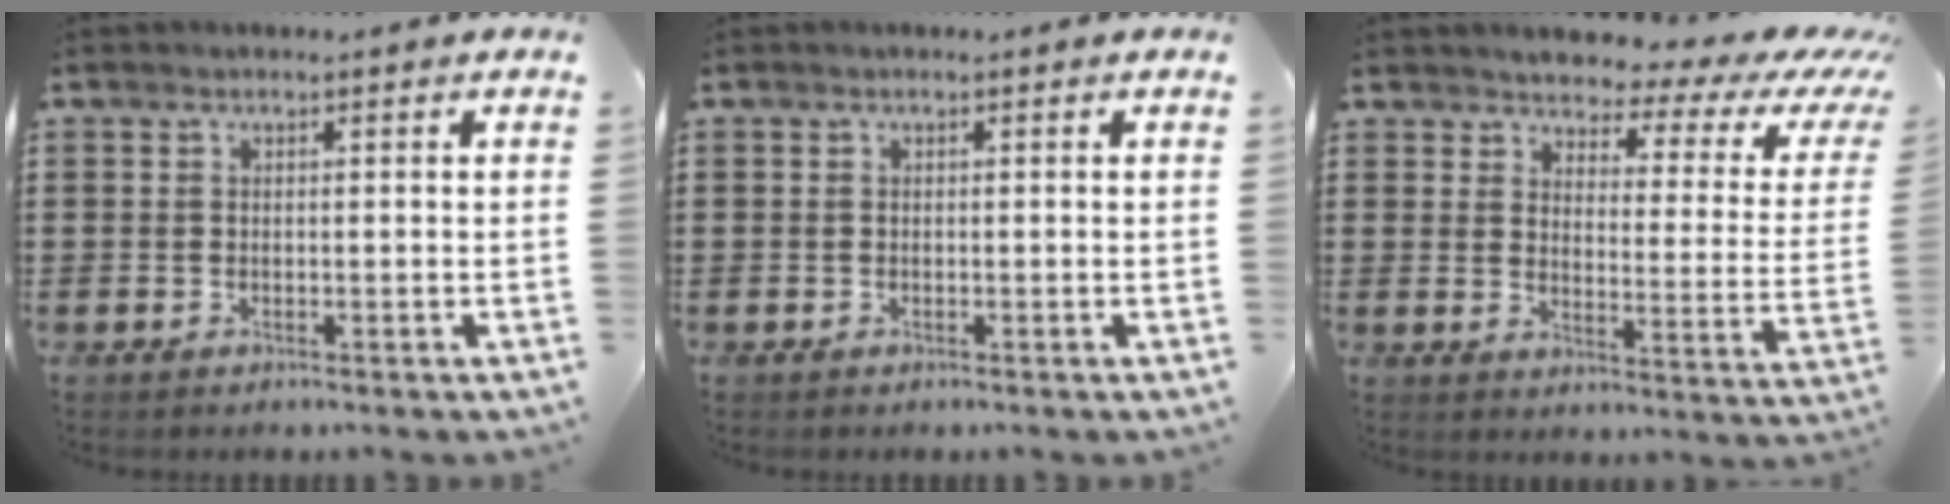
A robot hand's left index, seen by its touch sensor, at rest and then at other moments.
{"total": 0.0}
{"total": 3.4, "force": [2.8, 1.3, 1.3], "torque": [-0.039, -0.026, 0.040]}